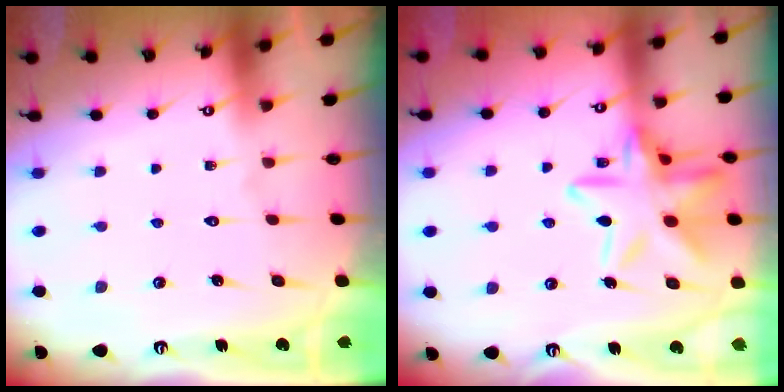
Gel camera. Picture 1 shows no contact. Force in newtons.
{"total": 17.3, "press": 17.3, "slide": 1.3}